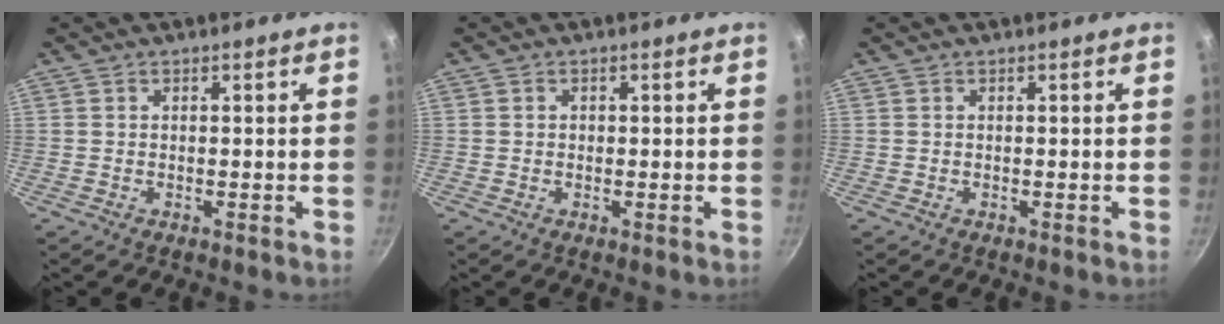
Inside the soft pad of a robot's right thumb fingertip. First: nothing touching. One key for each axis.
{"total": 0.6, "fx": 0.0, "fy": 0.6, "fz": 0.1, "tx": 0.001, "ty": 0.003, "tz": 0.001}
{"total": 0.0}